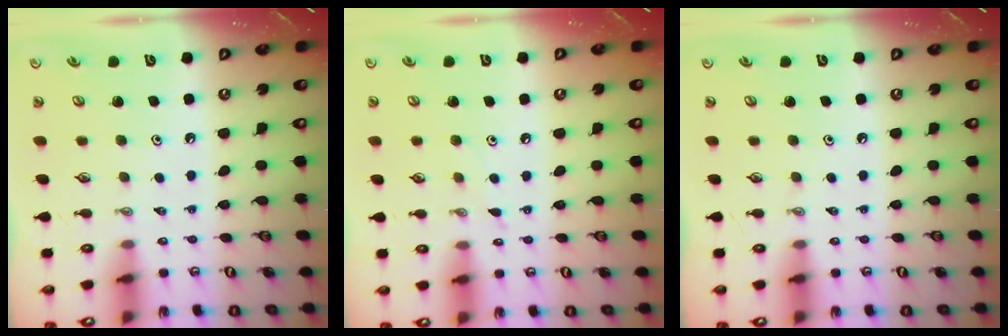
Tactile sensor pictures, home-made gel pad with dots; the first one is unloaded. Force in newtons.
{"total": 5.5, "press": 5.4, "slide": 0.7}
{"total": 0.0}